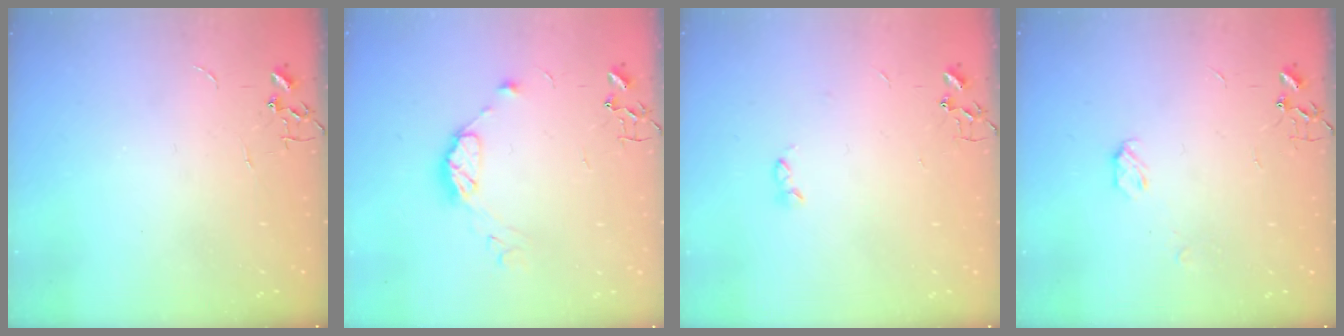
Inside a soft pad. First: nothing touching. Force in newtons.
{"total": 9.4, "press": 9.4, "slide": 0.8}
{"total": 2.6, "press": 2.5, "slide": 0.5}
{"total": 3.9, "press": 3.8, "slide": 0.6}